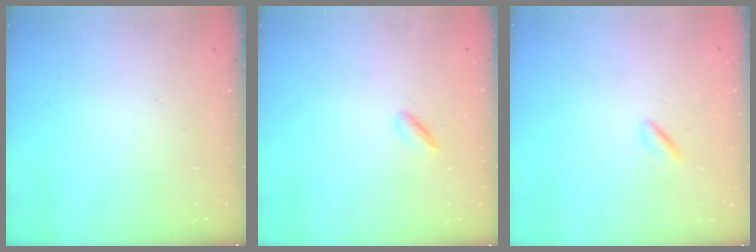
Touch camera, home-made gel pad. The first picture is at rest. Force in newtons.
{"total": 2.0, "press": 2.0, "slide": 0.4}
{"total": 0.6, "press": 0.3, "slide": 0.5}